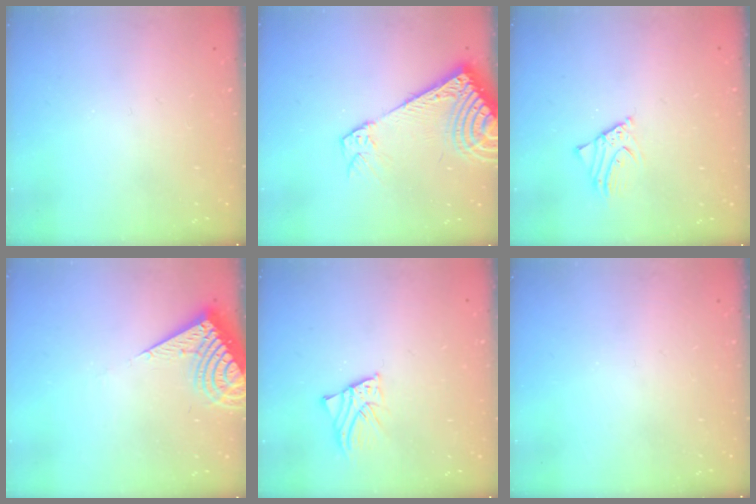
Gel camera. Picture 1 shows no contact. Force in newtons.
{"total": 13.1, "press": 12.9, "slide": 2.4}
{"total": 2.1, "press": 2.1, "slide": 0.1}
{"total": 9.9, "press": 9.8, "slide": 1.3}
{"total": 2.5, "press": 2.5, "slide": 0.3}
{"total": 0.0}